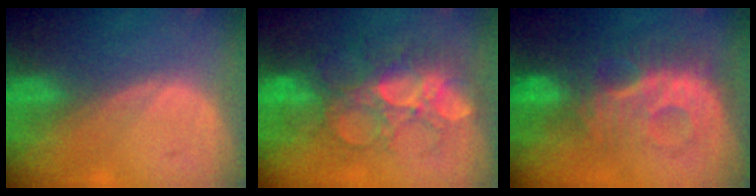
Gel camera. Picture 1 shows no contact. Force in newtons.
{"total": 9.1, "press": 8.9, "slide": 1.9}
{"total": 9.3, "press": 9.0, "slide": 2.2}